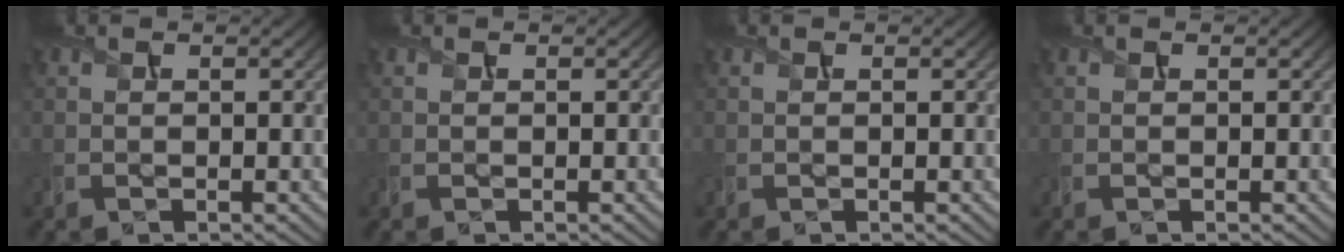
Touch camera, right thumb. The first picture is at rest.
{"total": 0.0}
{"total": 0.0}
{"total": 0.0}